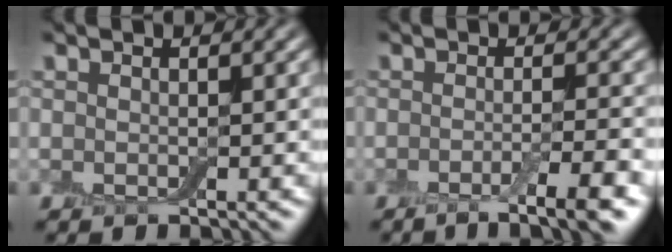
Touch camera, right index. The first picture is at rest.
{"total": 5.2, "force": [-2.8, 1.1, 4.2], "torque": [-0.053, -0.002, -0.046]}